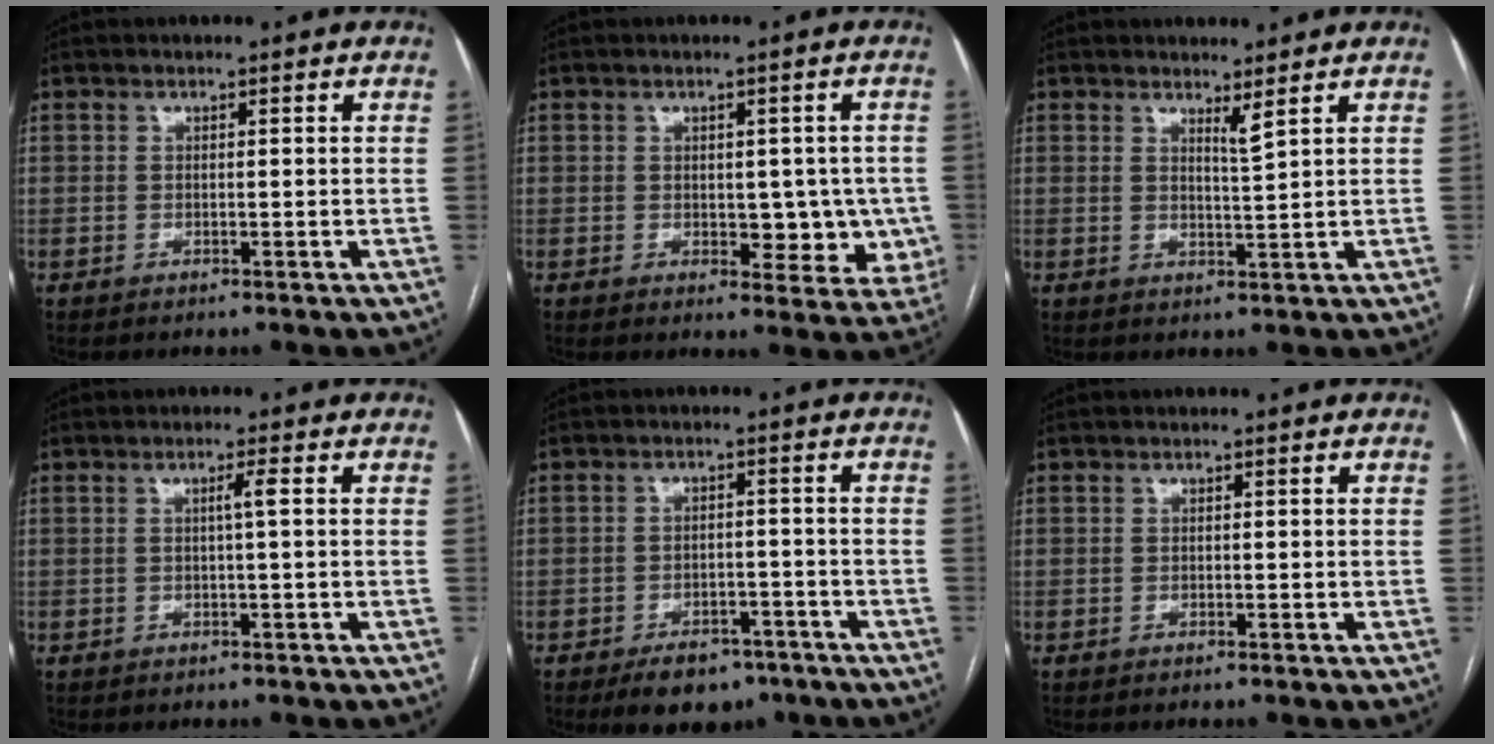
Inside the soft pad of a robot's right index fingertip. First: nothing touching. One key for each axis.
{"total": 7.3, "fx": -0.7, "fy": 4.3, "fz": 5.8, "tx": -0.044, "ty": 0.012, "tz": 0.000}
{"total": 1.9, "fx": 1.5, "fy": -0.5, "fz": 1.0, "tx": -0.020, "ty": -0.014, "tz": 0.030}
{"total": 1.5, "fx": 0.2, "fy": -0.3, "fz": 1.4, "tx": -0.022, "ty": 0.005, "tz": 0.003}
{"total": 7.2, "fx": -5.1, "fy": 4.1, "fz": 3.1, "tx": -0.044, "ty": 0.005, "tz": -0.071}
{"total": 0.0}